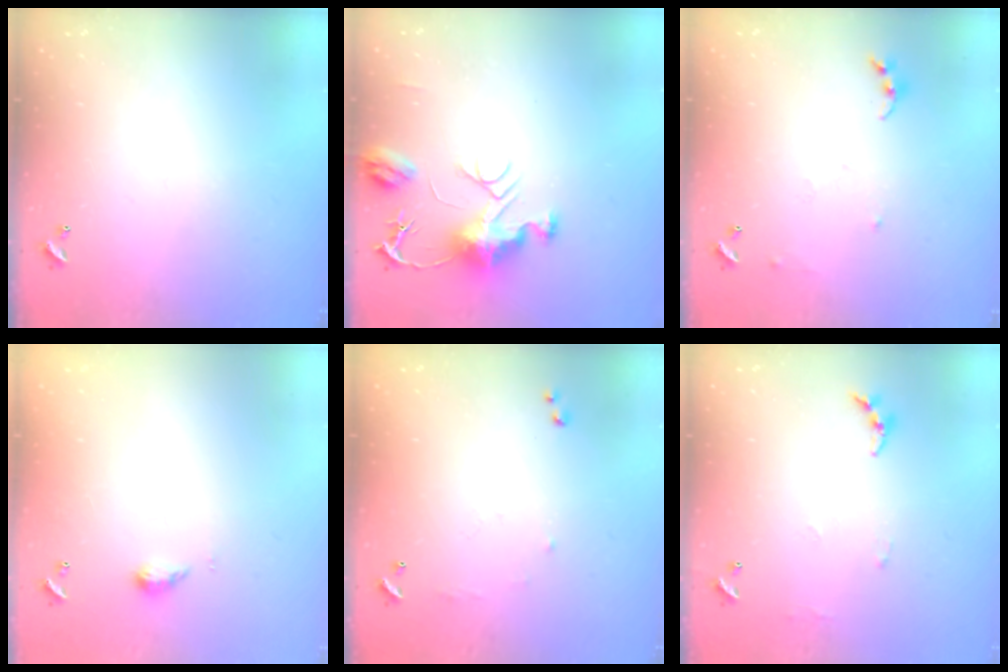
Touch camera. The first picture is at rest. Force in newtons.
{"total": 9.7, "press": 9.6, "slide": 0.9}
{"total": 7.4, "press": 7.4, "slide": 0.8}
{"total": 4.7, "press": 4.6, "slide": 0.4}
{"total": 6.1, "press": 6.1, "slide": 0.8}
{"total": 5.4, "press": 5.3, "slide": 0.6}